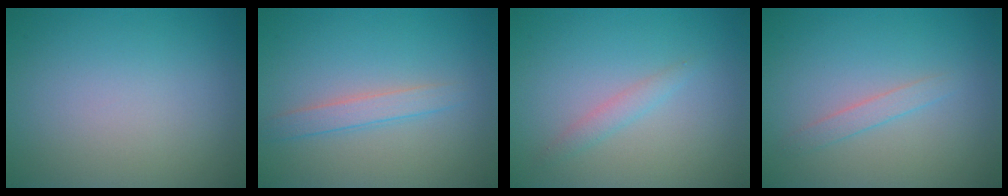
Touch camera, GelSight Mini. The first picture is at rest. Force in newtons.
{"total": 1.9, "press": 1.9, "slide": 0.1}
{"total": 1.2, "press": 1.2, "slide": 0.0}
{"total": 1.2, "press": 1.2, "slide": 0.1}